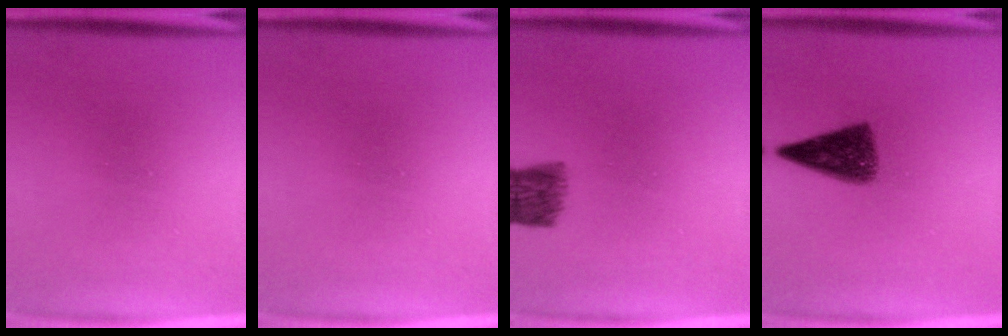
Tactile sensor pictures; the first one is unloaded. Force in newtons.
{"total": 0.0}
{"total": 5.7}
{"total": 8.0}